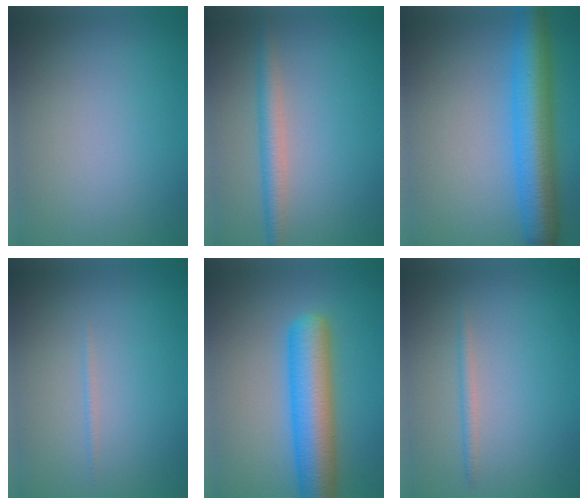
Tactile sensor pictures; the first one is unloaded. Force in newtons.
{"total": 2.7, "press": 2.7, "slide": 0.0}
{"total": 7.8, "press": 7.8, "slide": 0.1}
{"total": 0.5, "press": 0.5, "slide": 0.0}
{"total": 7.9, "press": 7.9, "slide": 0.2}
{"total": 1.1, "press": 1.1, "slide": 0.0}